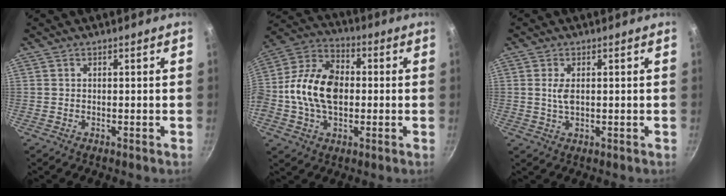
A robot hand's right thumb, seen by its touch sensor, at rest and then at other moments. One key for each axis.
{"total": 16.6, "fx": -0.6, "fy": 11.2, "fz": 12.3, "tx": -0.209, "ty": 0.029, "tz": -0.028}
{"total": 3.0, "fx": 0.5, "fy": 1.5, "fz": 2.5, "tx": -0.047, "ty": -0.004, "tz": 0.012}